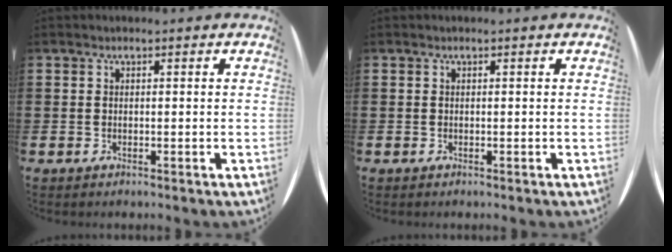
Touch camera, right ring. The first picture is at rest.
{"total": 0.0}